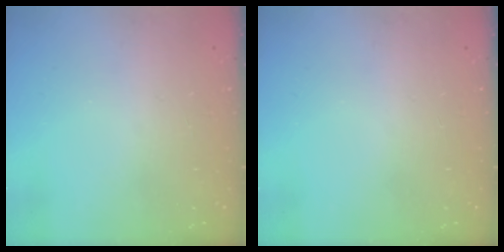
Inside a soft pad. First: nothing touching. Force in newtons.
{"total": 0.0}